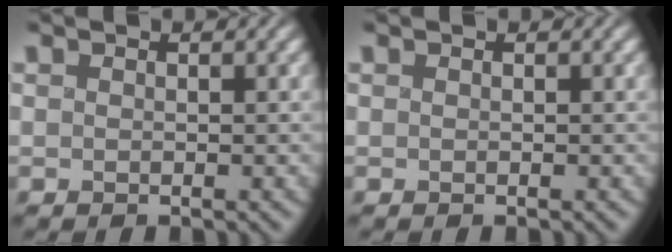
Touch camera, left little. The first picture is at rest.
{"total": 0.0}